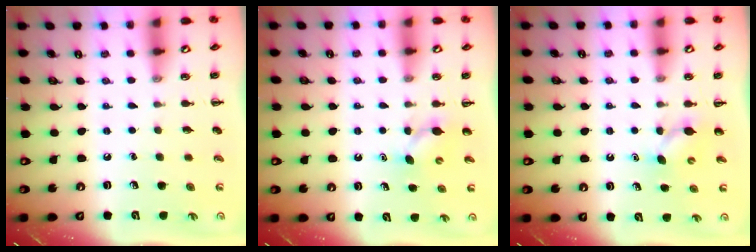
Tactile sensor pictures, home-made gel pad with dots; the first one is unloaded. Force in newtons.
{"total": 4.5, "press": 4.4, "slide": 1.3}
{"total": 4.5, "press": 4.4, "slide": 1.3}